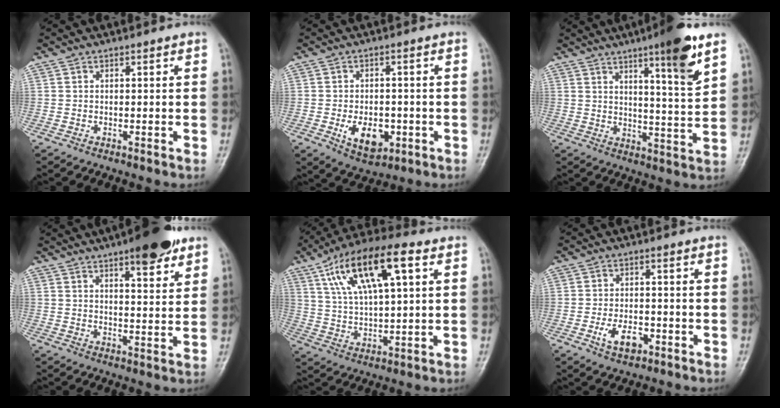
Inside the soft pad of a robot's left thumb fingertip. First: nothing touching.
{"total": 7.8, "force": [-2.2, 5.0, 5.6], "torque": [-0.070, 0.002, -0.024]}
{"total": 11.7, "force": [6.8, 1.2, 9.4], "torque": [-0.130, -0.041, 0.098]}
{"total": 10.5, "force": [6.7, 3.0, 7.6], "torque": [-0.085, -0.032, 0.091]}
{"total": 17.0, "force": [7.1, 6.1, 14.1], "torque": [-0.242, 0.006, 0.123]}
{"total": 5.2, "force": [-2.2, 2.9, 3.7], "torque": [-0.062, 0.009, -0.036]}